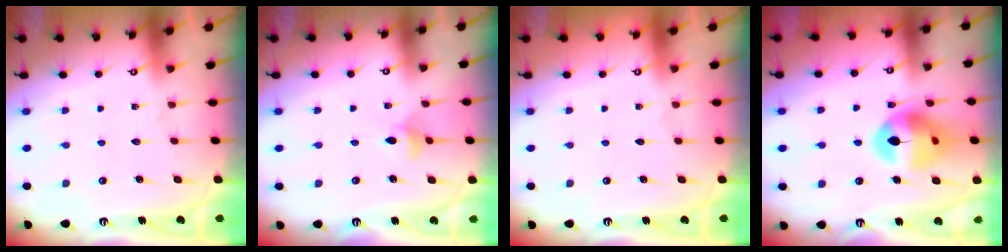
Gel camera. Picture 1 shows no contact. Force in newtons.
{"total": 4.3, "press": 4.2, "slide": 0.9}
{"total": 0.0}
{"total": 14.3, "press": 14.2, "slide": 1.6}